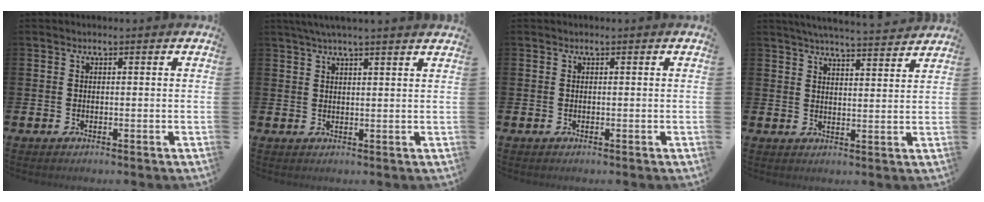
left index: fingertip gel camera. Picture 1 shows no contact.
{"total": 3.1, "force": [2.8, -0.3, 1.1], "torque": [-0.031, -0.003, 0.053]}
{"total": 0.0}
{"total": 5.1, "force": [5.0, -0.1, 1.0], "torque": [-0.028, -0.031, 0.087]}